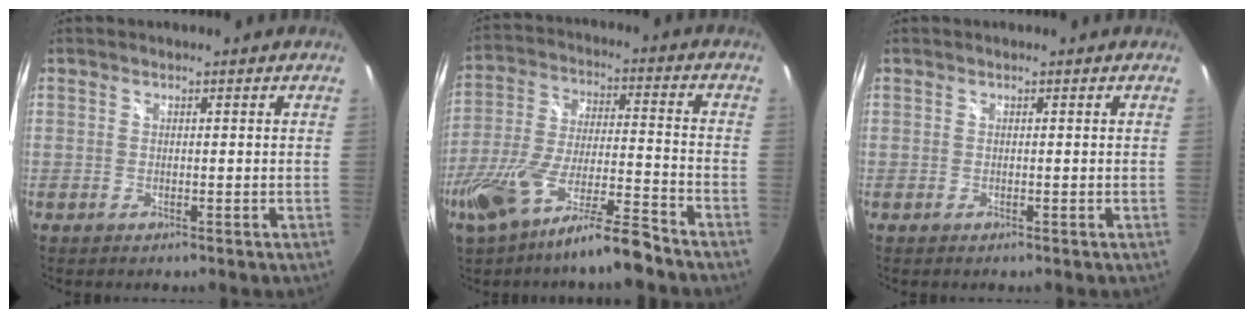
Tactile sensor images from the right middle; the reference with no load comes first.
{"total": 15.3, "force": [-11.4, 1.6, 10.1], "torque": [-0.206, -0.026, -0.198]}
{"total": 0.0}